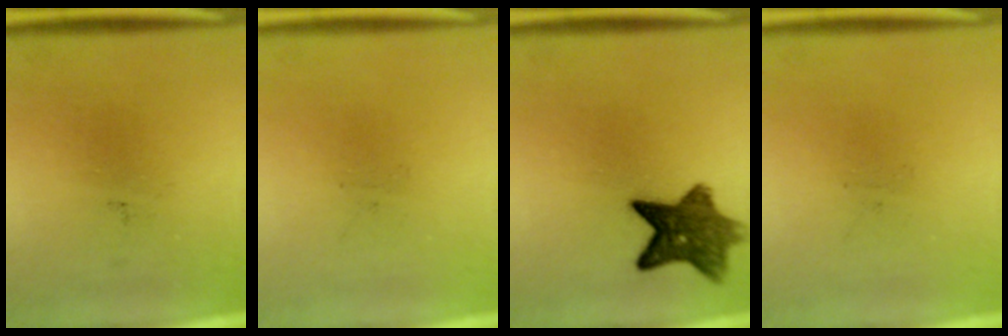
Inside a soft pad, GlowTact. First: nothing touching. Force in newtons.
{"total": 0.0}
{"total": 8.9}
{"total": 0.0}